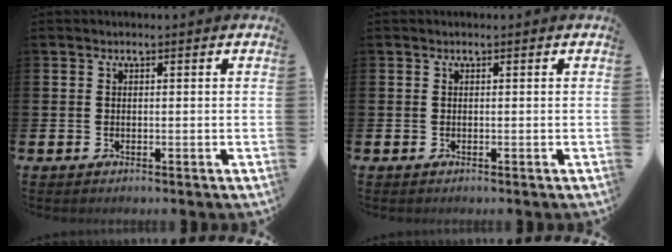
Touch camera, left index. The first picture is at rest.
{"total": 0.0}